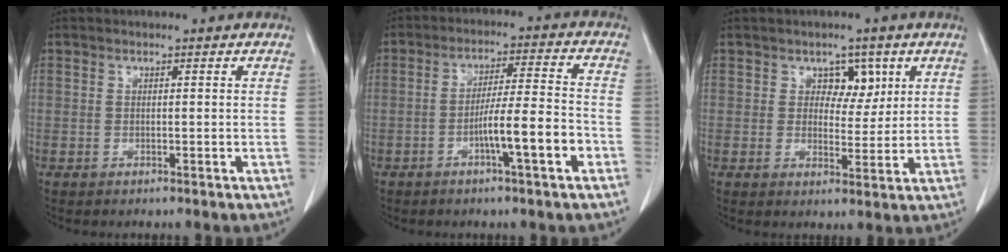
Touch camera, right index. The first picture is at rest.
{"total": 8.5, "force": [-3.5, 0.1, 7.8], "torque": [-0.128, 0.007, -0.059]}
{"total": 4.4, "force": [2.0, 3.1, 2.5], "torque": [-0.023, 0.004, 0.030]}